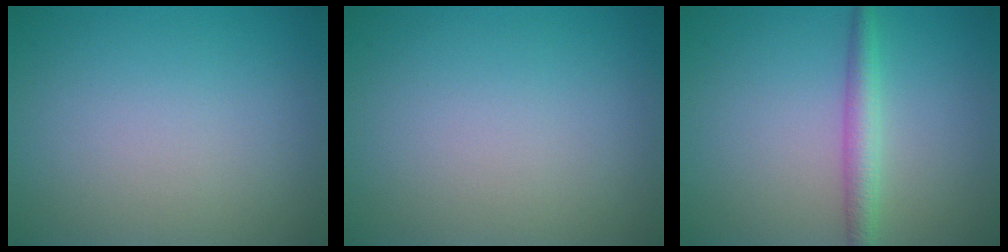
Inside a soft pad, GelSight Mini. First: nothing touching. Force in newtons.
{"total": 0.0}
{"total": 2.6, "press": 2.6, "slide": 0.1}